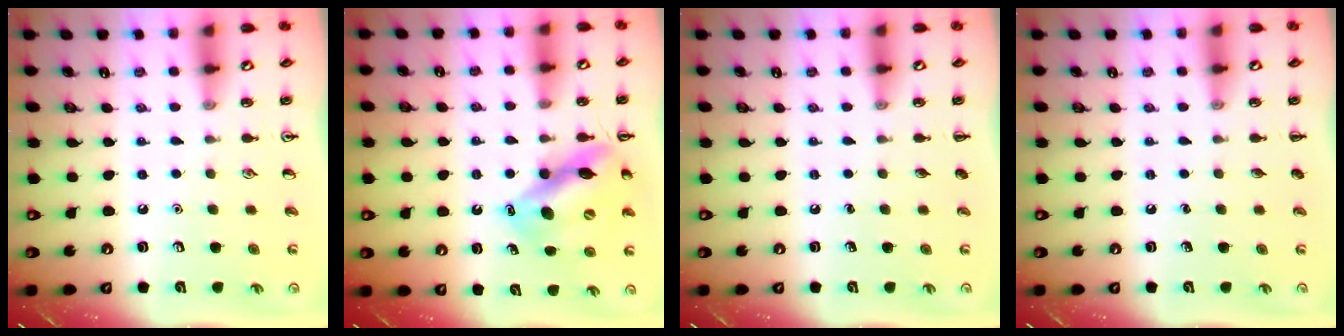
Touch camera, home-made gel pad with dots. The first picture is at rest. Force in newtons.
{"total": 13.4, "press": 12.9, "slide": 3.8}
{"total": 0.0}
{"total": 0.0}